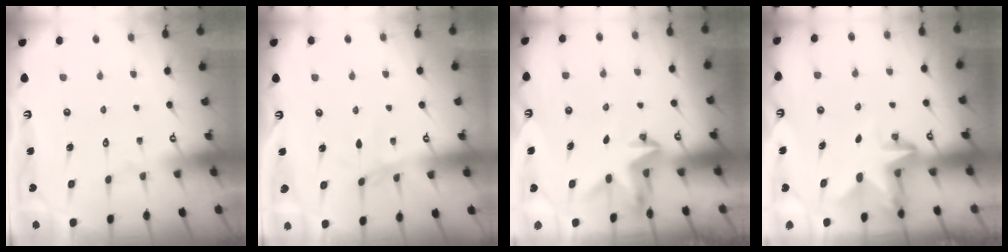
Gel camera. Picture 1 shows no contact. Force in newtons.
{"total": 1.4, "press": 1.3, "slide": 0.4}
{"total": 3.1, "press": 3.1, "slide": 0.2}
{"total": 2.9, "press": 2.9, "slide": 0.5}